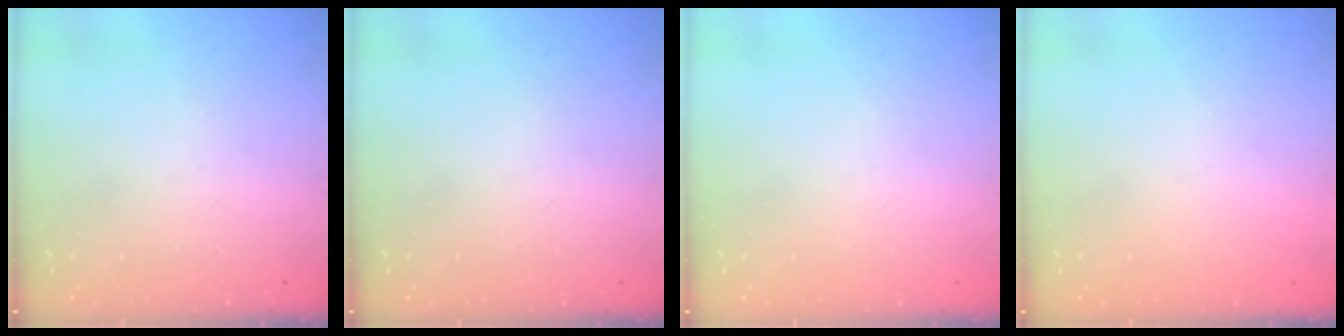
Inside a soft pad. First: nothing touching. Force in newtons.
{"total": 0.0}
{"total": 0.0}
{"total": 1.6, "press": 1.5, "slide": 0.1}